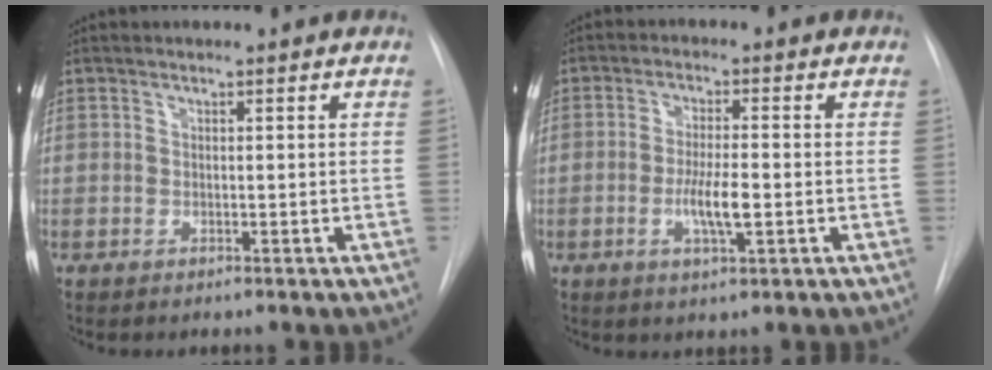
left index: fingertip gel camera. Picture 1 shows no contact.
{"total": 5.3, "force": [-1.3, 1.0, 5.1], "torque": [-0.098, -0.005, -0.022]}